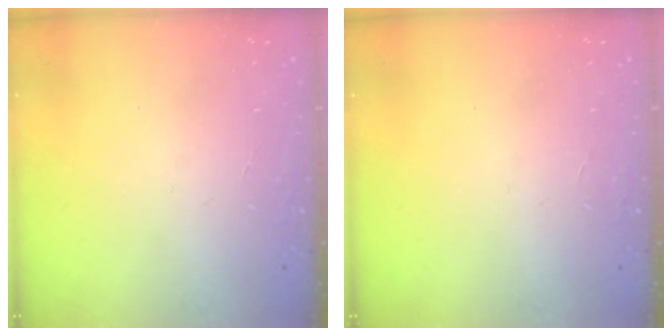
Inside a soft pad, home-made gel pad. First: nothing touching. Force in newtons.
{"total": 0.0}